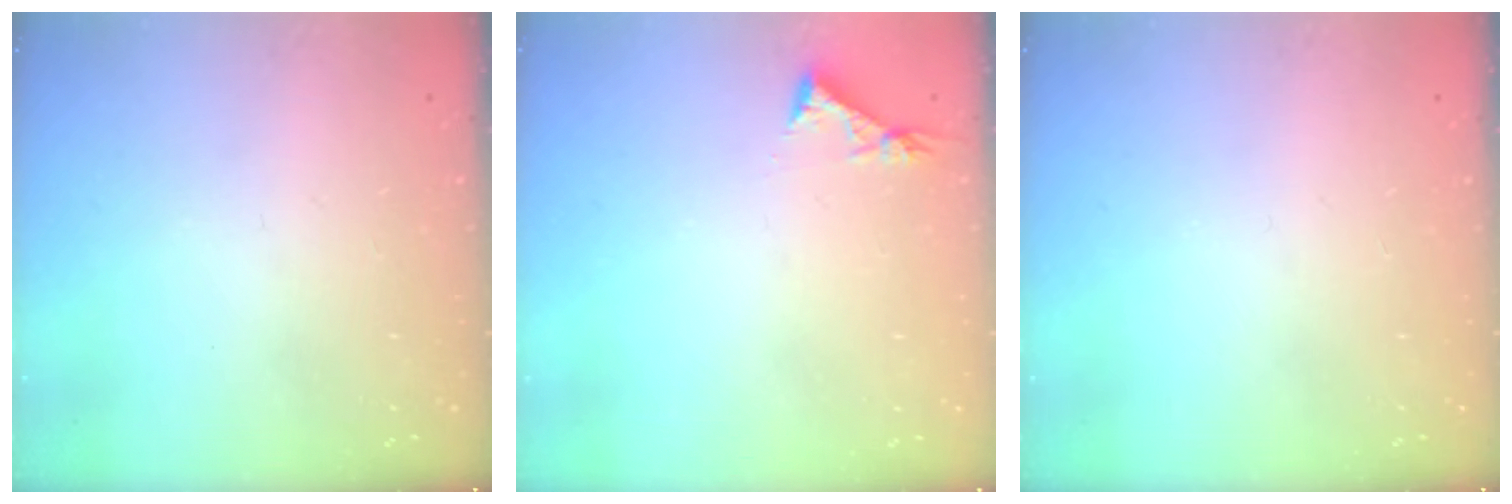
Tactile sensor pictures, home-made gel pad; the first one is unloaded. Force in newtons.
{"total": 3.8, "press": 3.7, "slide": 0.4}
{"total": 0.0}